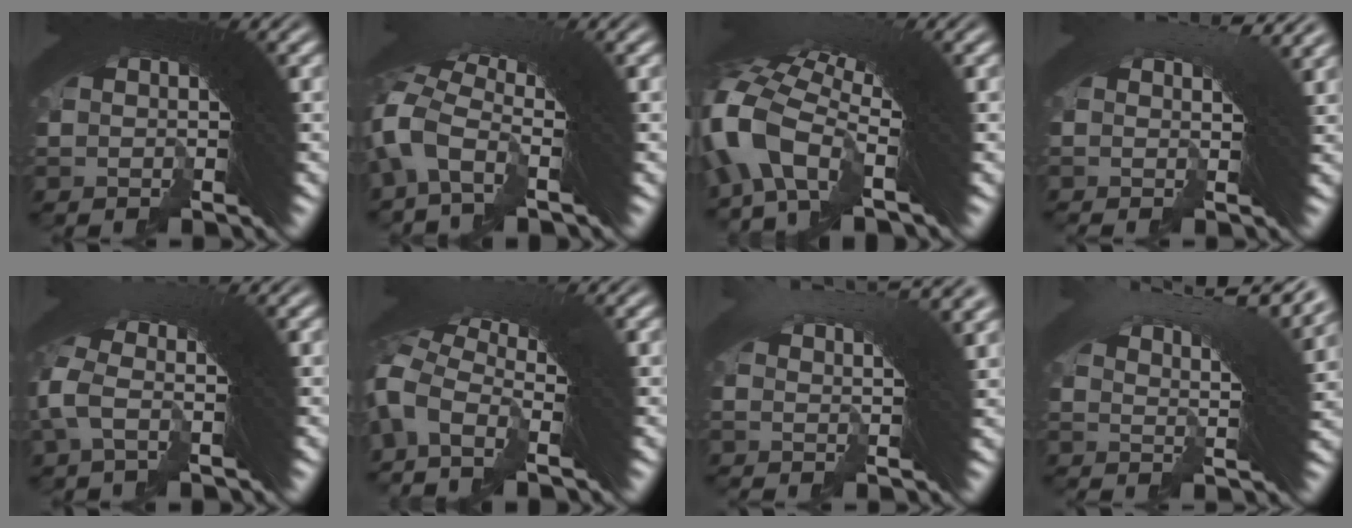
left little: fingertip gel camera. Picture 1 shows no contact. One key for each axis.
{"total": 3.3, "fx": -1.0, "fy": 2.2, "fz": 2.3, "tx": -0.047, "ty": 0.012, "tz": -0.028}
{"total": 5.8, "fx": -1.6, "fy": 3.8, "fz": 4.1, "tx": -0.098, "ty": -0.013, "tz": -0.030}
{"total": 2.5, "fx": 1.2, "fy": 0.5, "fz": 2.2, "tx": -0.017, "ty": 0.012, "tz": 0.009}
{"total": 2.1, "fx": -0.3, "fy": 0.5, "fz": 2.1, "tx": -0.033, "ty": 0.016, "tz": -0.015}
{"total": 5.0, "fx": -1.4, "fy": 4.0, "fz": 2.8, "tx": -0.061, "ty": 0.008, "tz": -0.034}
{"total": 4.3, "fx": 2.8, "fy": 0.2, "fz": 3.3, "tx": -0.029, "ty": 0.024, "tz": 0.033}
{"total": 6.9, "fx": 4.6, "fy": 0.4, "fz": 5.1, "tx": -0.057, "ty": 0.022, "tz": 0.064}